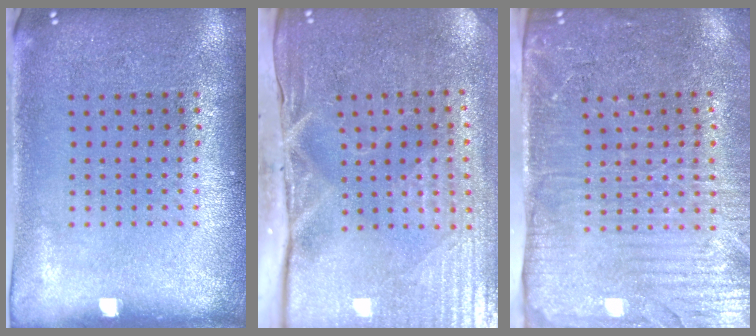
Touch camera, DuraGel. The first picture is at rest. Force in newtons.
{"total": 5.0, "press": 4.2, "slide": 2.7}
{"total": 4.3, "press": 3.7, "slide": 2.2}